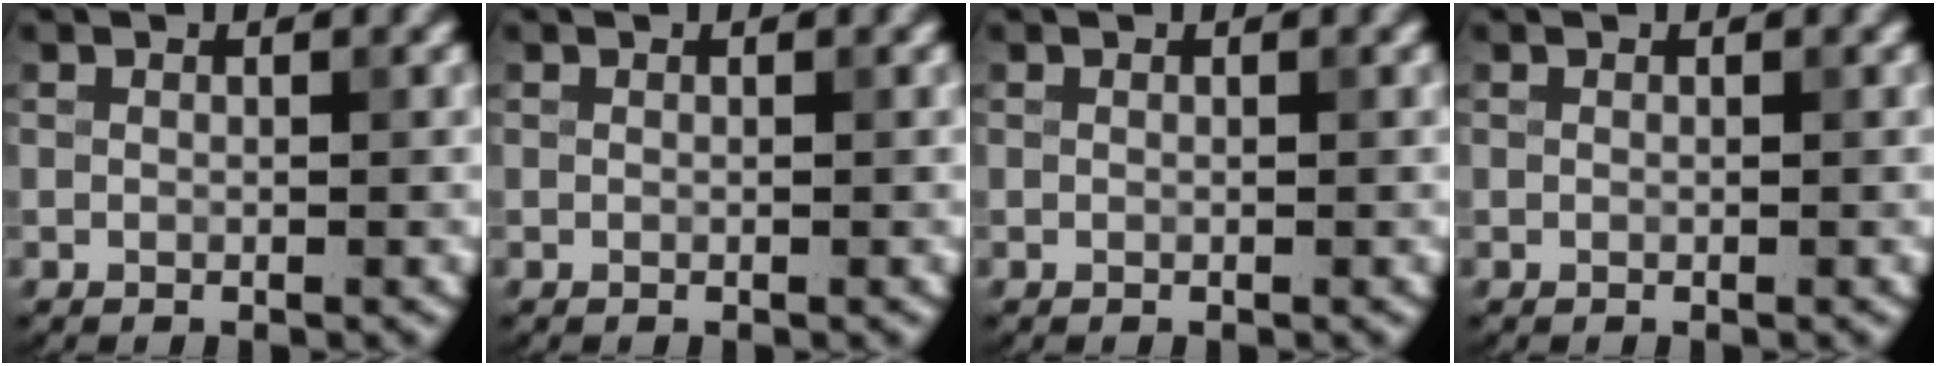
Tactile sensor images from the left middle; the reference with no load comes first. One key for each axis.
{"total": 0.0}
{"total": 0.0}
{"total": 0.0}